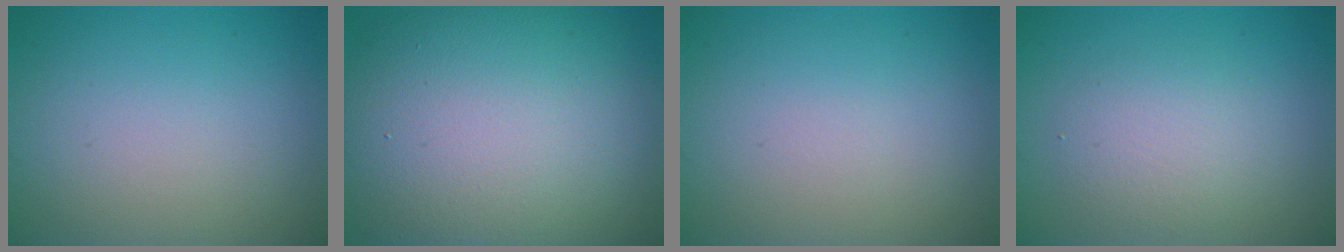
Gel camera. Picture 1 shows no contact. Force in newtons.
{"total": 15.6, "press": 15.6, "slide": 0.6}
{"total": 0.0}
{"total": 2.9, "press": 2.9, "slide": 0.0}